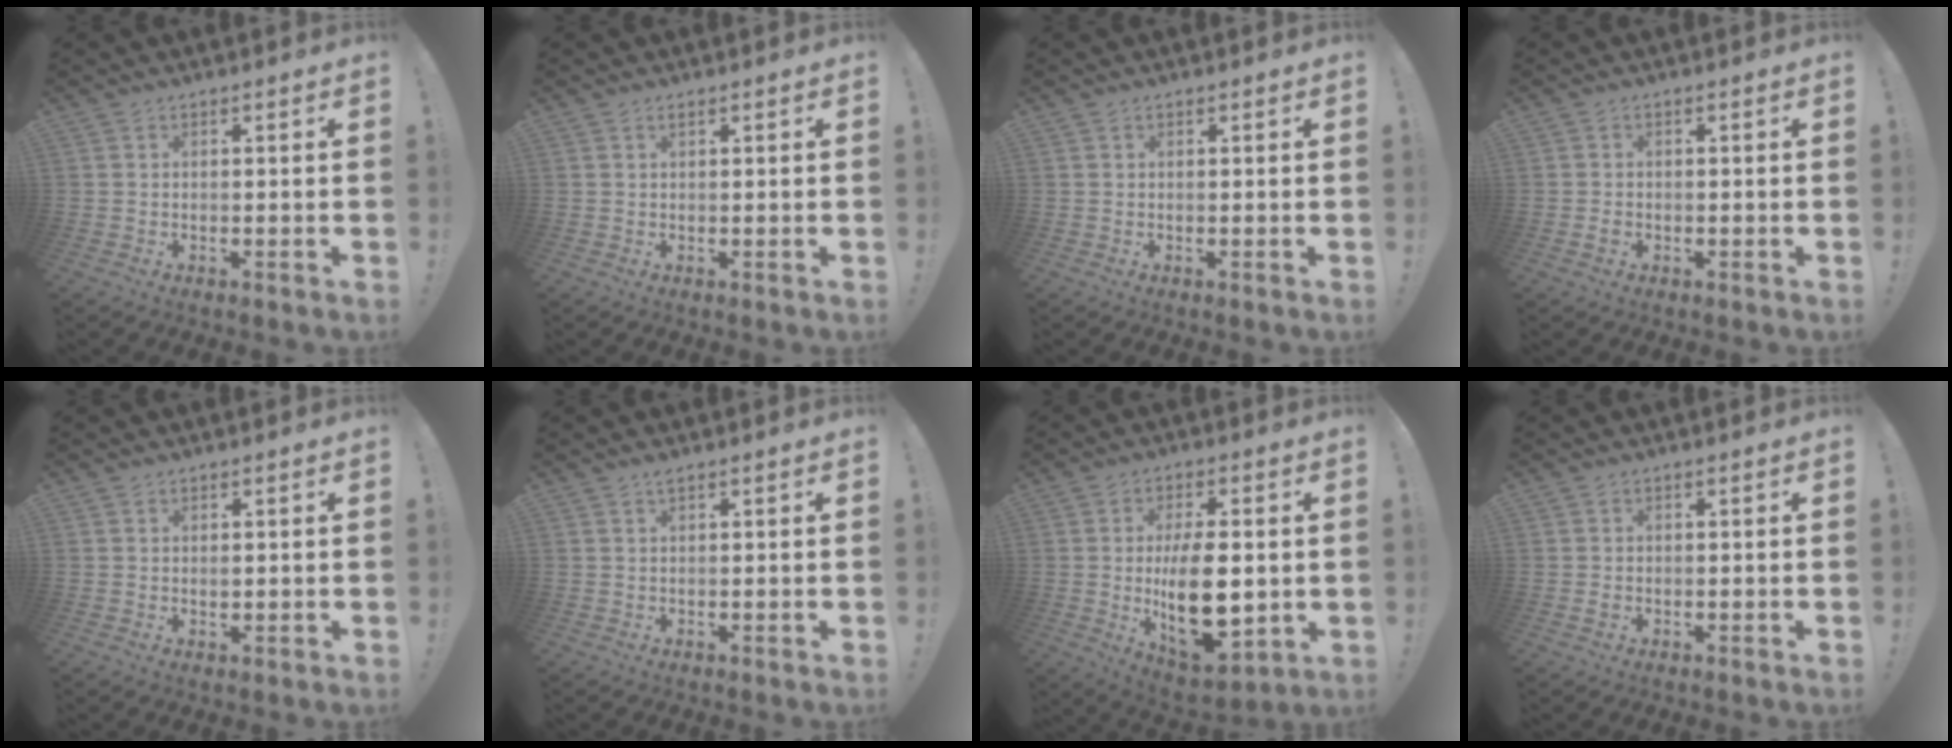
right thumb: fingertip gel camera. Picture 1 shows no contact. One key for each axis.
{"total": 0.7, "fx": 0.5, "fy": 0.1, "fz": 0.4, "tx": -0.002, "ty": -0.002, "tz": 0.008}
{"total": 0.0}
{"total": 1.5, "fx": -0.4, "fy": 1.1, "fz": 0.8, "tx": -0.005, "ty": 0.001, "tz": -0.009}
{"total": 1.0, "fx": 0.4, "fy": 0.8, "fz": 0.5, "tx": 0.007, "ty": -0.004, "tz": 0.003}
{"total": 1.2, "fx": 0.8, "fy": 0.3, "fz": 0.8, "tx": -0.016, "ty": 0.000, "tz": 0.014}
{"total": 18.0, "fx": -0.7, "fy": 9.1, "fz": 15.5, "tx": -0.253, "ty": -0.015, "tz": -0.002}
{"total": 1.1, "fx": 0.0, "fy": 0.9, "fz": 0.5, "tx": 0.000, "ty": 0.001, "tz": -0.002}